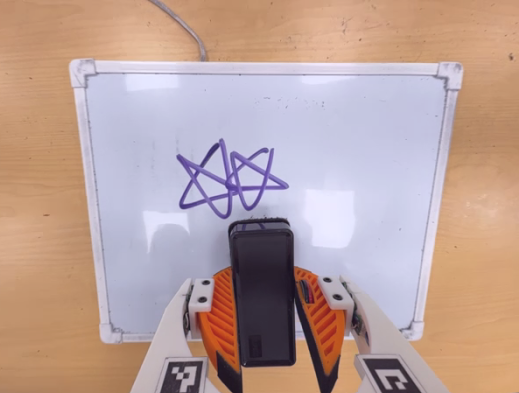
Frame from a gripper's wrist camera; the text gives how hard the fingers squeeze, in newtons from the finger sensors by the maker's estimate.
{"total": 6.1, "left": 5.2, "right": 7.0}